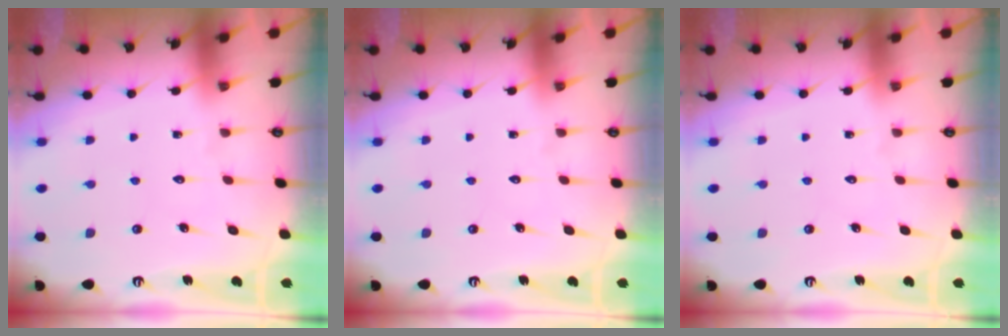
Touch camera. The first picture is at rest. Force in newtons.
{"total": 0.0}
{"total": 0.0}